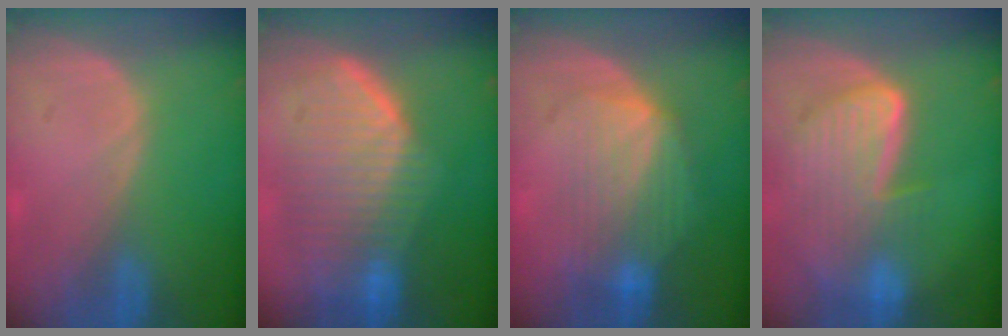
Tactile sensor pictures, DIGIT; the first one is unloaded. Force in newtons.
{"total": 10.1, "press": 9.0, "slide": 4.6}
{"total": 7.9, "press": 7.5, "slide": 2.3}
{"total": 9.4, "press": 8.1, "slide": 4.9}